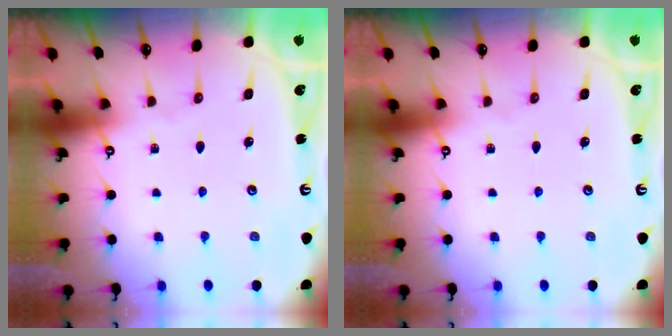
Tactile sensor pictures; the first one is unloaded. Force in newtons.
{"total": 0.0}